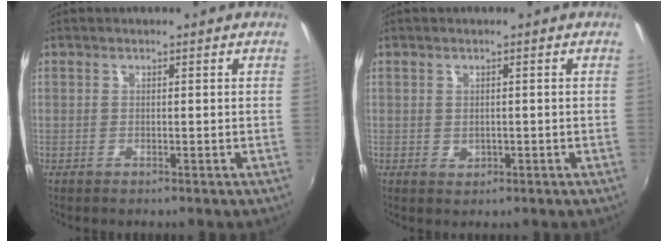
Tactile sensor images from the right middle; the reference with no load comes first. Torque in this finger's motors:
{"motor_torque": [-0.06, 0.08, 0.00, 0.00]}